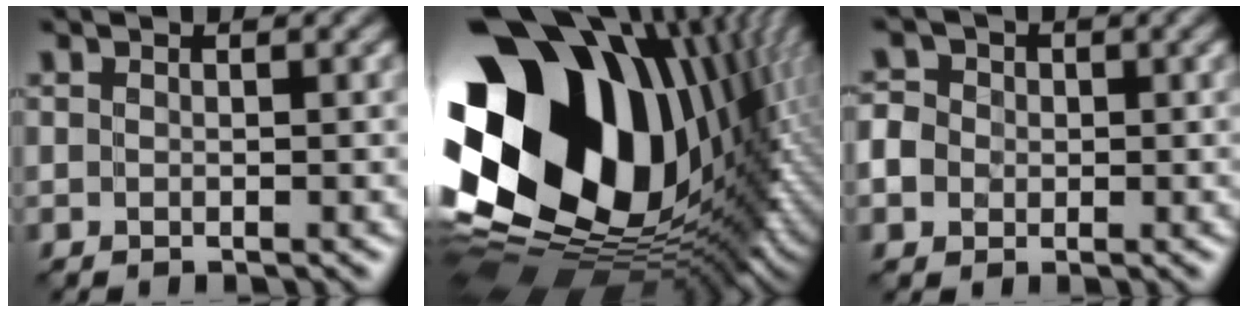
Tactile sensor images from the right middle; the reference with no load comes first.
{"total": 22.1, "force": [2.3, 15.1, 15.9], "torque": [-0.291, -0.069, 0.057]}
{"total": 5.5, "force": [-0.7, 5.1, 1.9], "torque": [-0.040, 0.023, -0.034]}